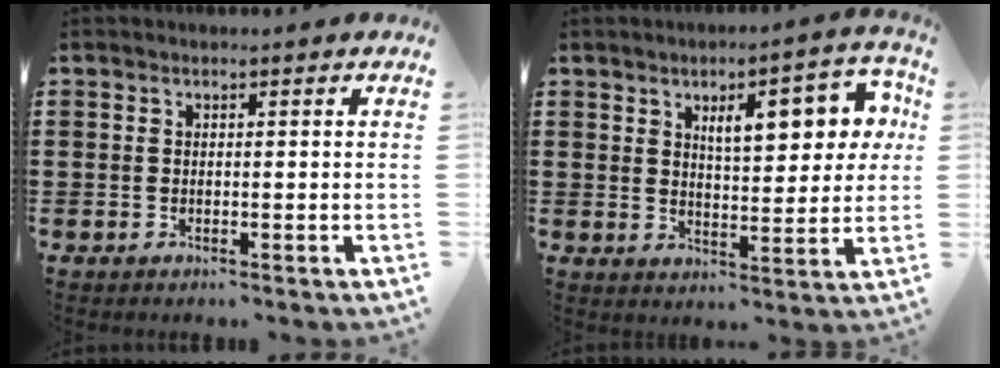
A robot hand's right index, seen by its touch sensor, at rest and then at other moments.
{"total": 8.9, "force": [3.9, 3.5, 7.2], "torque": [-0.100, -0.011, 0.055]}